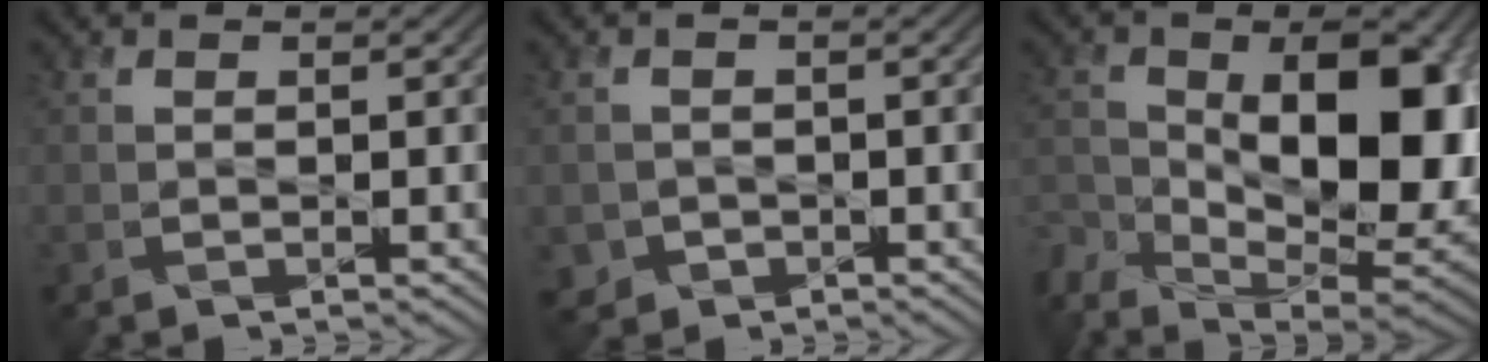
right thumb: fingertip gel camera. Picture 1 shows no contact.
{"total": 1.8, "force": [-0.9, 1.4, -0.4], "torque": [0.011, -0.006, -0.018]}
{"total": 17.9, "force": [-3.8, 9.8, 14.5], "torque": [-0.228, -0.030, -0.032]}